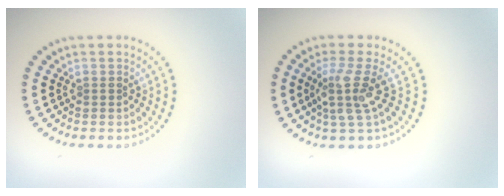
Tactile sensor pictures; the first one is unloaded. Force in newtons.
{"total": 3.2, "press": 2.4, "slide": 2.2}